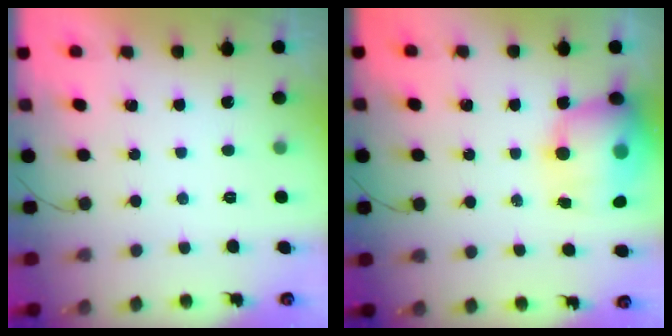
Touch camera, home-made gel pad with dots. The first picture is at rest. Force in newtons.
{"total": 15.8, "press": 15.3, "slide": 3.7}